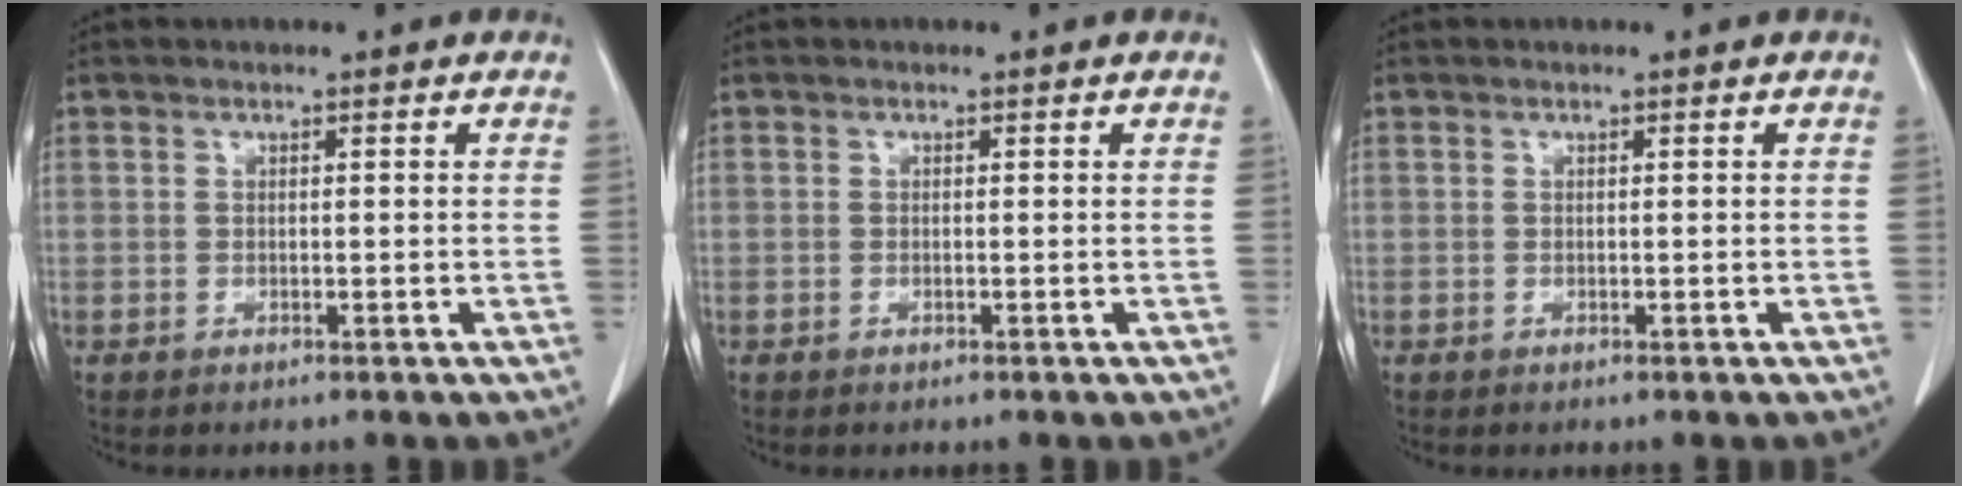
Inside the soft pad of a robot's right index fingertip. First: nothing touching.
{"total": 0.0}
{"total": 0.0}